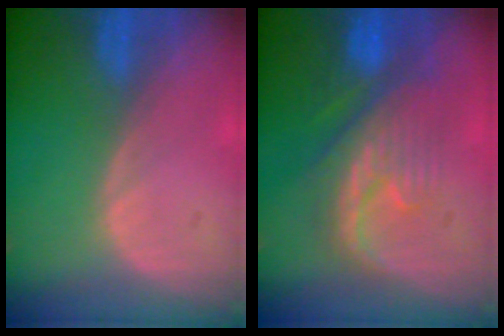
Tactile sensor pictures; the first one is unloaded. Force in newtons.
{"total": 8.1, "press": 8.0, "slide": 1.0}